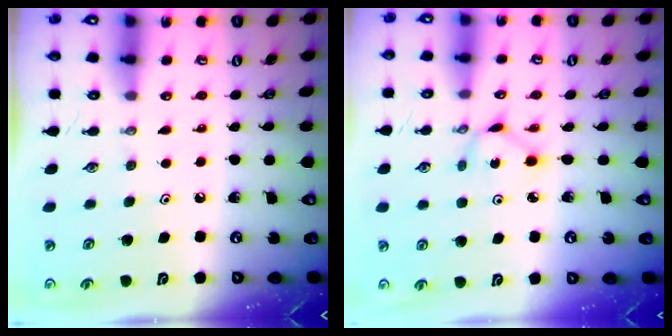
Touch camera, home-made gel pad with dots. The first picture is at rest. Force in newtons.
{"total": 2.6, "press": 2.6, "slide": 0.1}